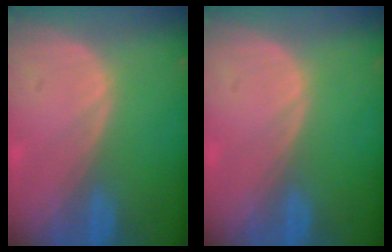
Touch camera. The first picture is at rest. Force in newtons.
{"total": 0.0}